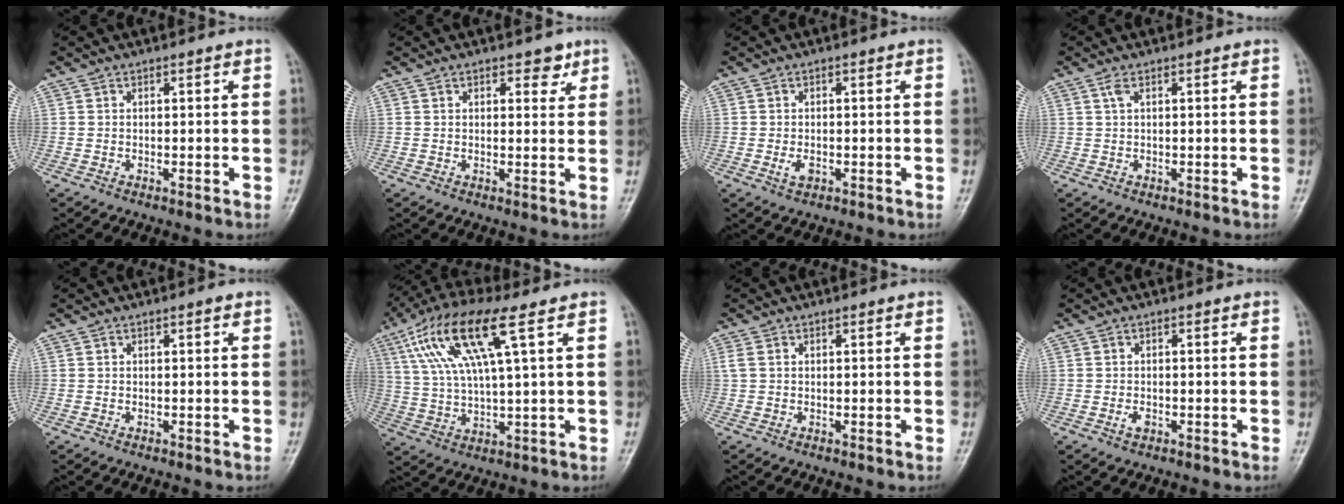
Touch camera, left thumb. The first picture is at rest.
{"total": 2.9, "force": [1.8, 1.6, 1.6], "torque": [-0.001, -0.008, 0.021]}
{"total": 2.1, "force": [-0.6, 1.3, 1.5], "torque": [-0.026, 0.000, -0.010]}
{"total": 1.1, "force": [0.5, 0.3, 1.0], "torque": [-0.028, 0.011, 0.011]}
{"total": 0.7, "force": [0.3, 0.3, 0.5], "torque": [-0.005, 0.002, 0.003]}
{"total": 14.8, "force": [6.1, 3.2, 13.1], "torque": [-0.282, 0.004, 0.116]}
{"total": 1.4, "force": [0.3, 0.9, 1.0], "torque": [-0.032, 0.008, 0.010]}
{"total": 1.5, "force": [-0.6, 0.9, 1.0], "torque": [-0.014, 0.002, -0.012]}